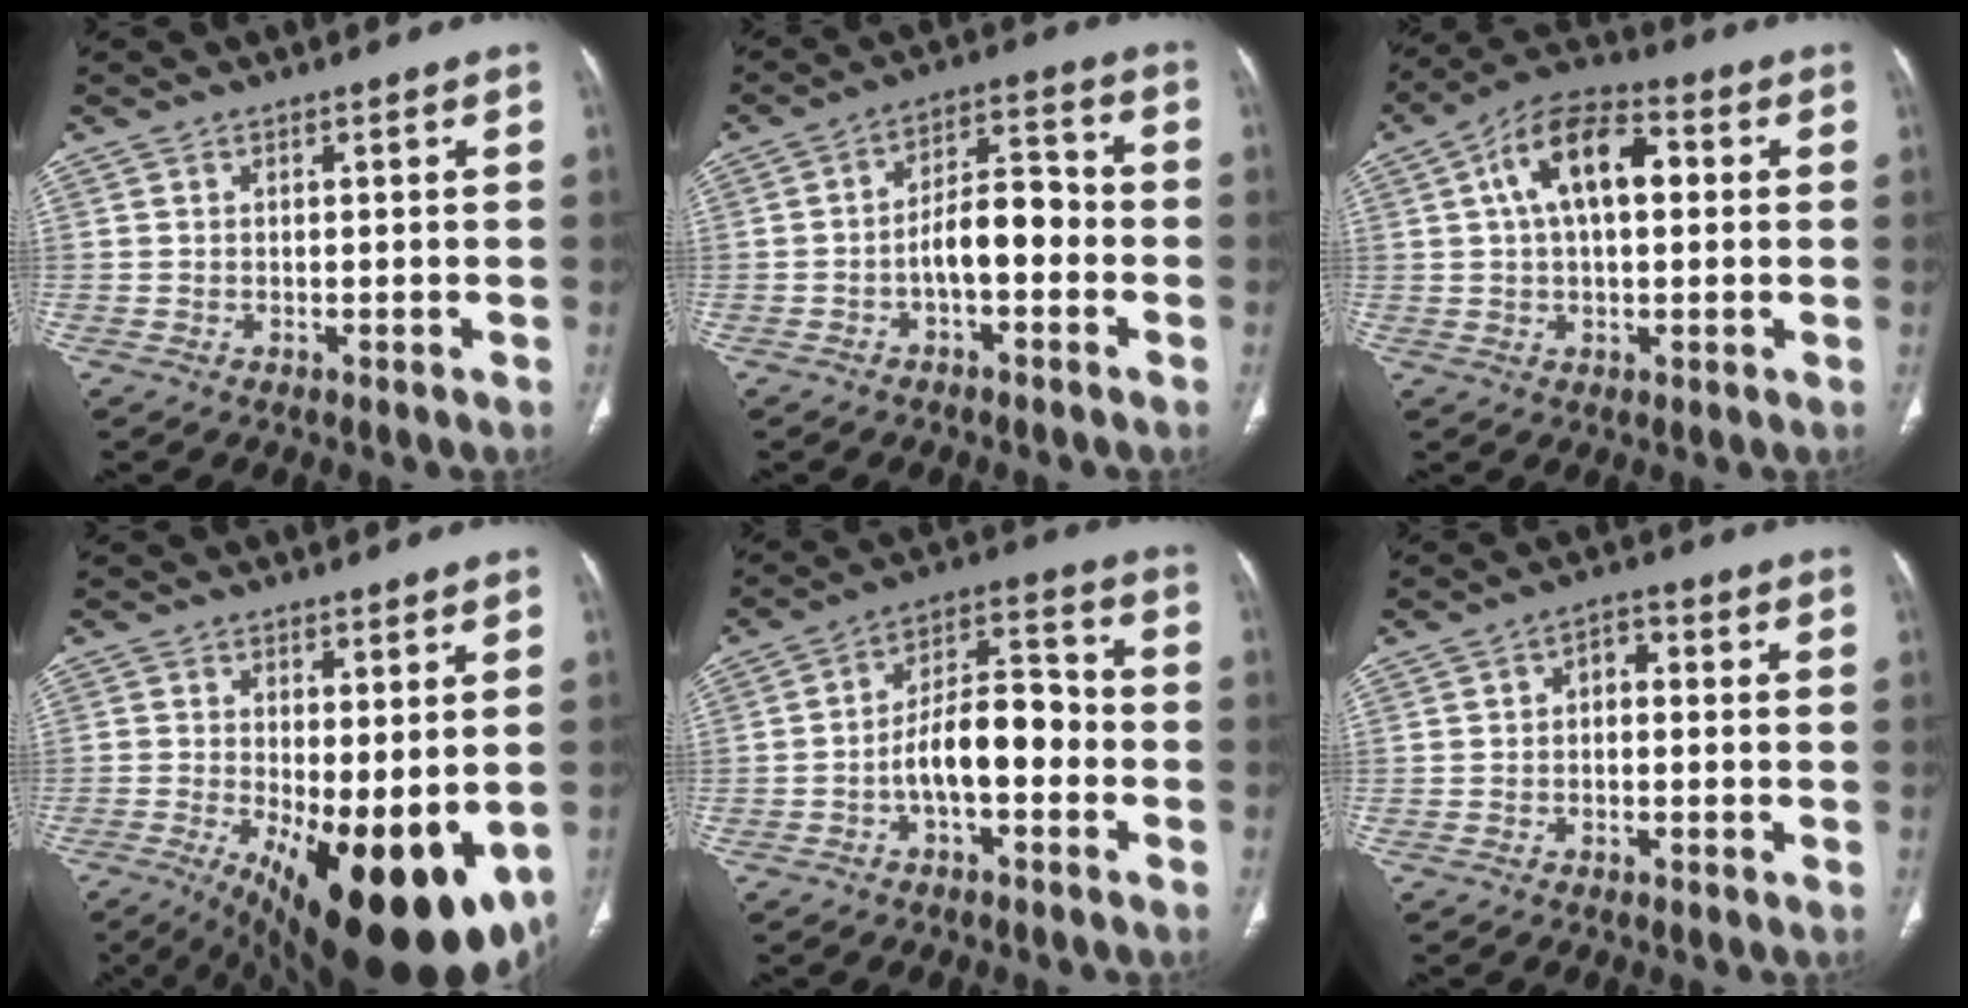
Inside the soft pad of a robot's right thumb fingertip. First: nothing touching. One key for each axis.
{"total": 8.4, "fx": -2.4, "fy": 4.0, "fz": 7.0, "tx": -0.100, "ty": 0.043, "tz": -0.045}
{"total": 13.0, "fx": 2.8, "fy": 6.9, "fz": 10.6, "tx": -0.172, "ty": 0.025, "tz": 0.038}
{"total": 20.7, "fx": -5.4, "fy": 8.1, "fz": 18.2, "tx": -0.230, "ty": -0.034, "tz": -0.057}
{"total": 10.9, "fx": -3.1, "fy": 5.2, "fz": 9.0, "tx": -0.134, "ty": 0.047, "tz": -0.060}
{"total": 3.0, "fx": -0.4, "fy": 2.1, "fz": 2.1, "tx": -0.017, "ty": 0.016, "tz": -0.019}